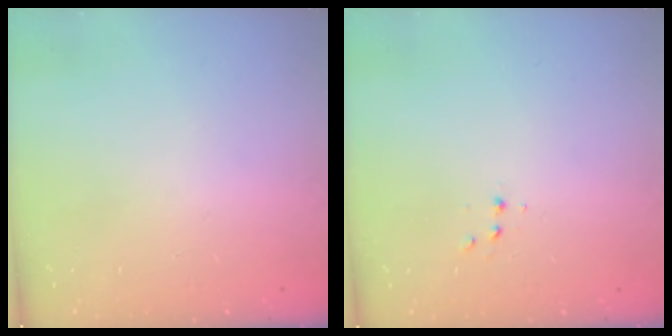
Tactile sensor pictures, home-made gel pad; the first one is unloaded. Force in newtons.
{"total": 3.1, "press": 3.0, "slide": 0.9}